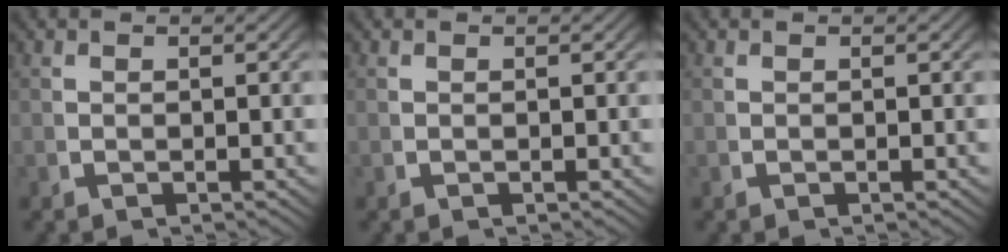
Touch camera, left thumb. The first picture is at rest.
{"total": 0.0}
{"total": 0.6, "force": [-0.1, 0.4, 0.4], "torque": [-0.006, -0.004, 0.001]}